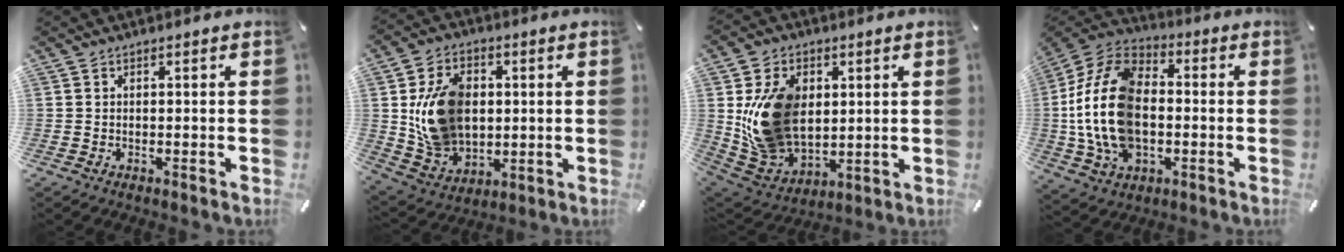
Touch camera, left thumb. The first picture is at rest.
{"total": 14.9, "force": [1.7, 11.9, 8.7], "torque": [-0.163, 0.011, 0.034]}
{"total": 17.1, "force": [3.3, 13.6, 9.8], "torque": [-0.199, -0.003, 0.069]}
{"total": 19.4, "force": [-2.0, 13.3, 14.0], "torque": [-0.323, 0.012, -0.040]}